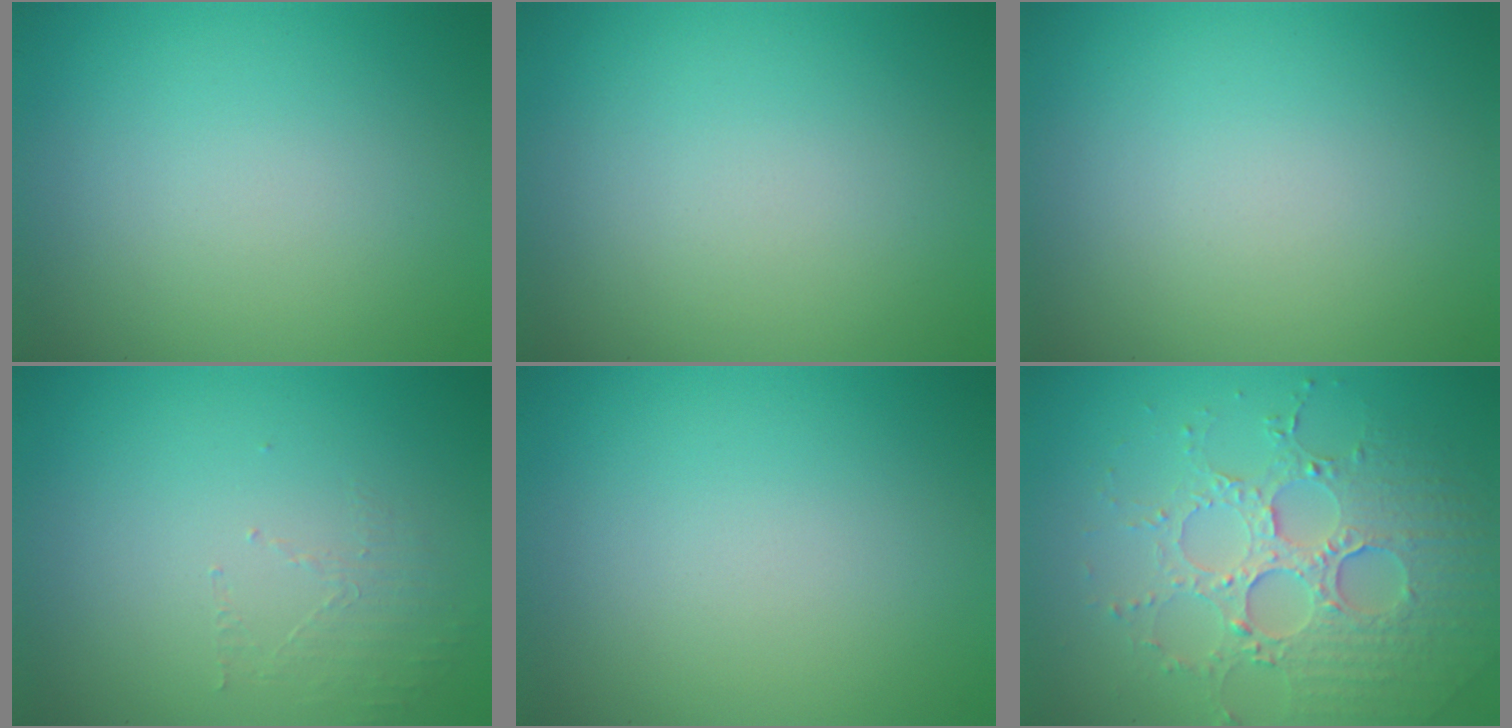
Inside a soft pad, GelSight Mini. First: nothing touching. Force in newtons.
{"total": 0.0}
{"total": 0.0}
{"total": 1.4, "press": 0.4, "slide": 1.4}
{"total": 0.0}
{"total": 5.1, "press": 4.6, "slide": 2.2}